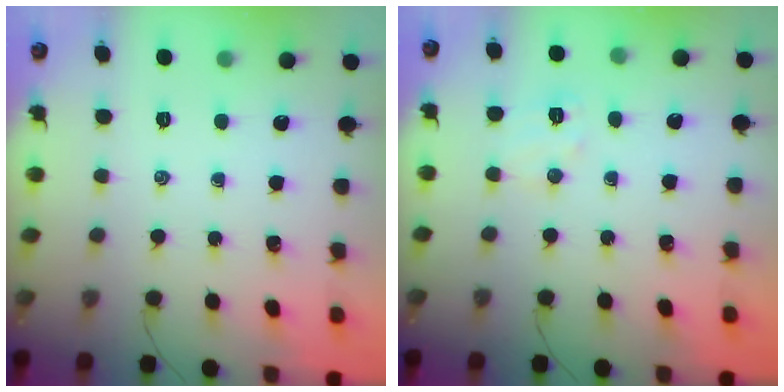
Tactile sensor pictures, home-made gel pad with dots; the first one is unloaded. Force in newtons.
{"total": 5.6, "press": 5.5, "slide": 1.1}